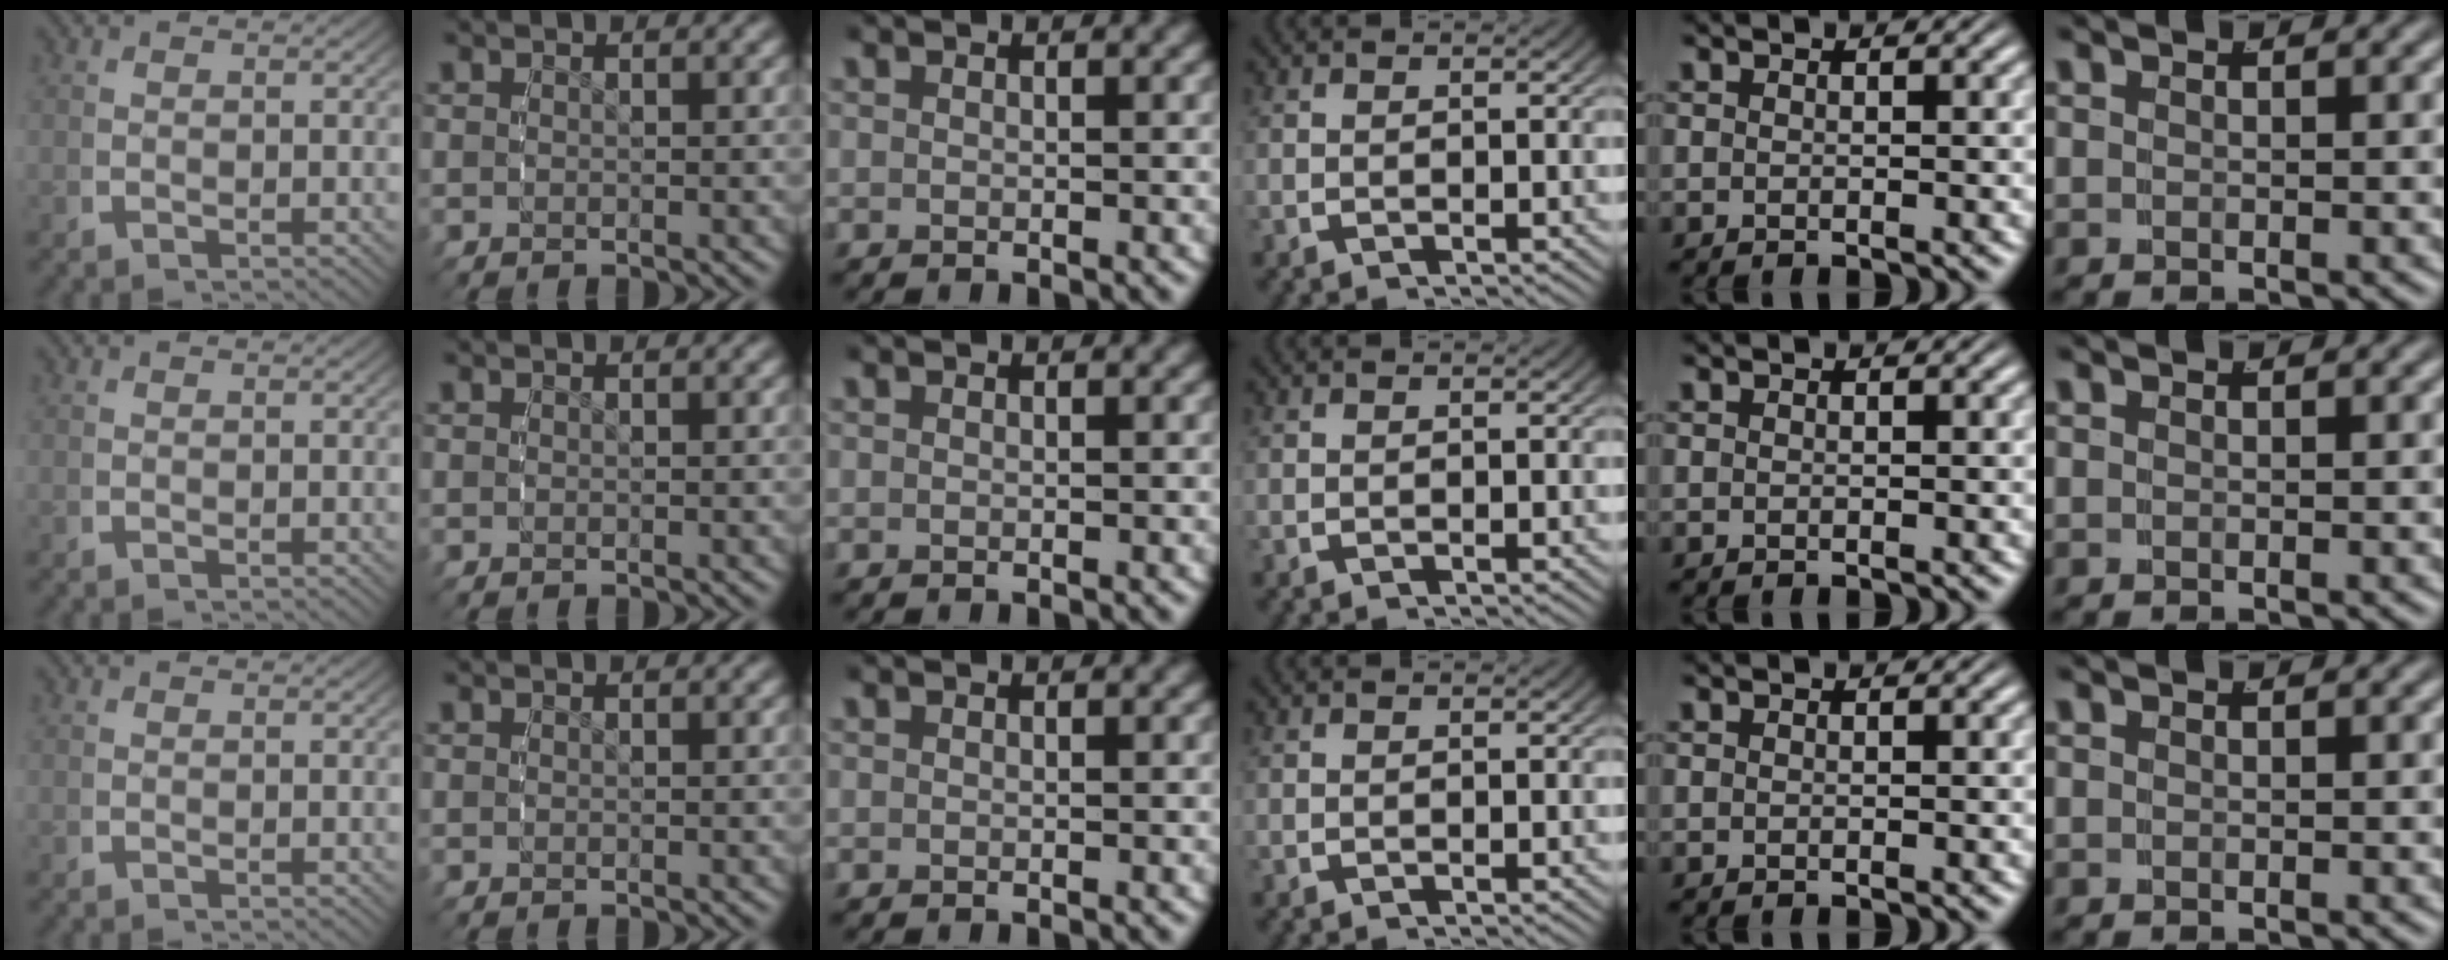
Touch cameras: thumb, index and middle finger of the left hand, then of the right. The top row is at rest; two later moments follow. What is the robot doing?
{"motion": "reach", "object": "photo album"}